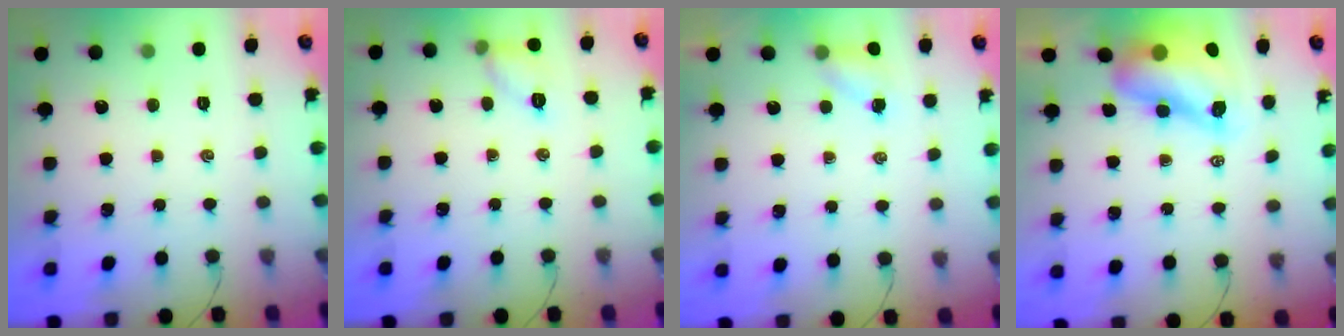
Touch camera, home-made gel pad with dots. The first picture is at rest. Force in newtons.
{"total": 7.2, "press": 7.2, "slide": 0.6}
{"total": 3.5, "press": 3.3, "slide": 1.0}
{"total": 9.7, "press": 9.3, "slide": 2.8}